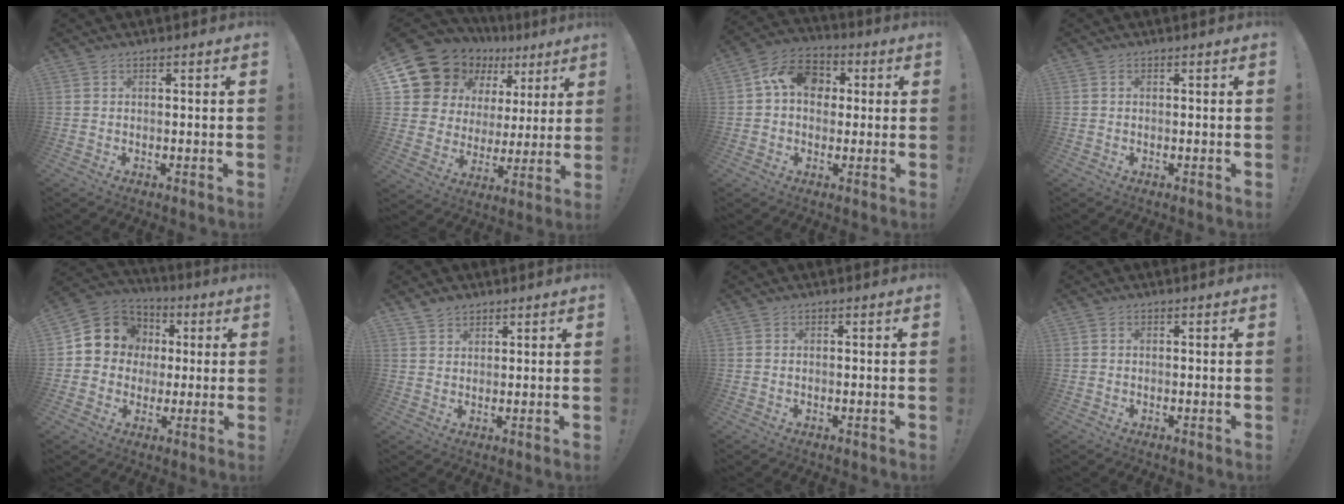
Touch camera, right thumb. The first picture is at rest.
{"total": 14.4, "force": [10.9, 8.4, 4.4], "torque": [-0.086, -0.081, 0.219]}
{"total": 12.3, "force": [3.1, 9.4, 7.4], "torque": [-0.118, 0.016, 0.063]}
{"total": 0.0}
{"total": 10.4, "force": [1.5, 9.8, 3.2], "torque": [-0.039, 0.000, 0.036]}
{"total": 3.2, "force": [2.6, 1.7, 0.5], "torque": [-0.006, -0.017, 0.049]}
{"total": 0.0}
{"total": 0.0}